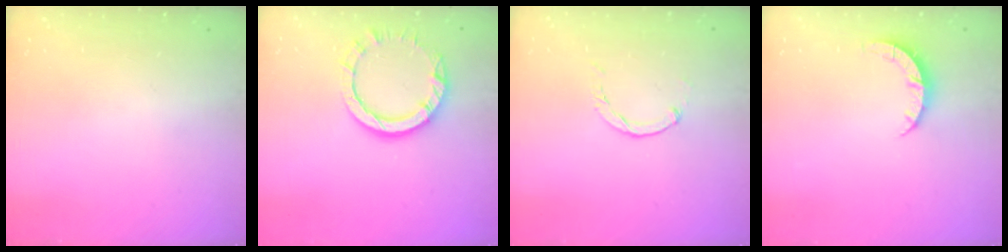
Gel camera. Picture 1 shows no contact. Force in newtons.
{"total": 8.6, "press": 8.5, "slide": 1.0}
{"total": 0.0}
{"total": 4.4, "press": 4.4, "slide": 0.3}